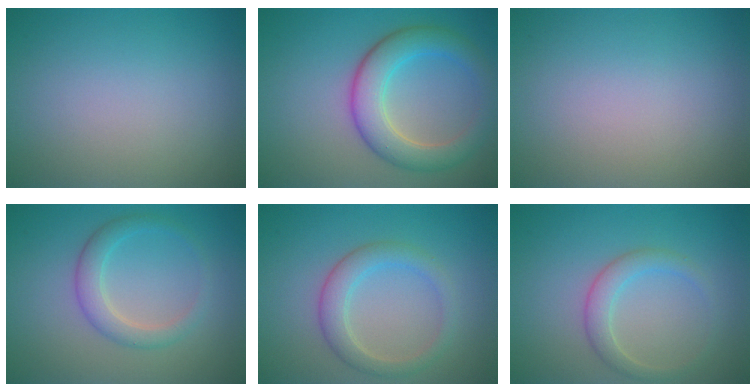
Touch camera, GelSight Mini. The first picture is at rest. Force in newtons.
{"total": 5.6, "press": 5.6, "slide": 0.3}
{"total": 0.0}
{"total": 2.6, "press": 2.6, "slide": 0.1}
{"total": 2.8, "press": 2.8, "slide": 0.2}
{"total": 2.4, "press": 2.4, "slide": 0.2}